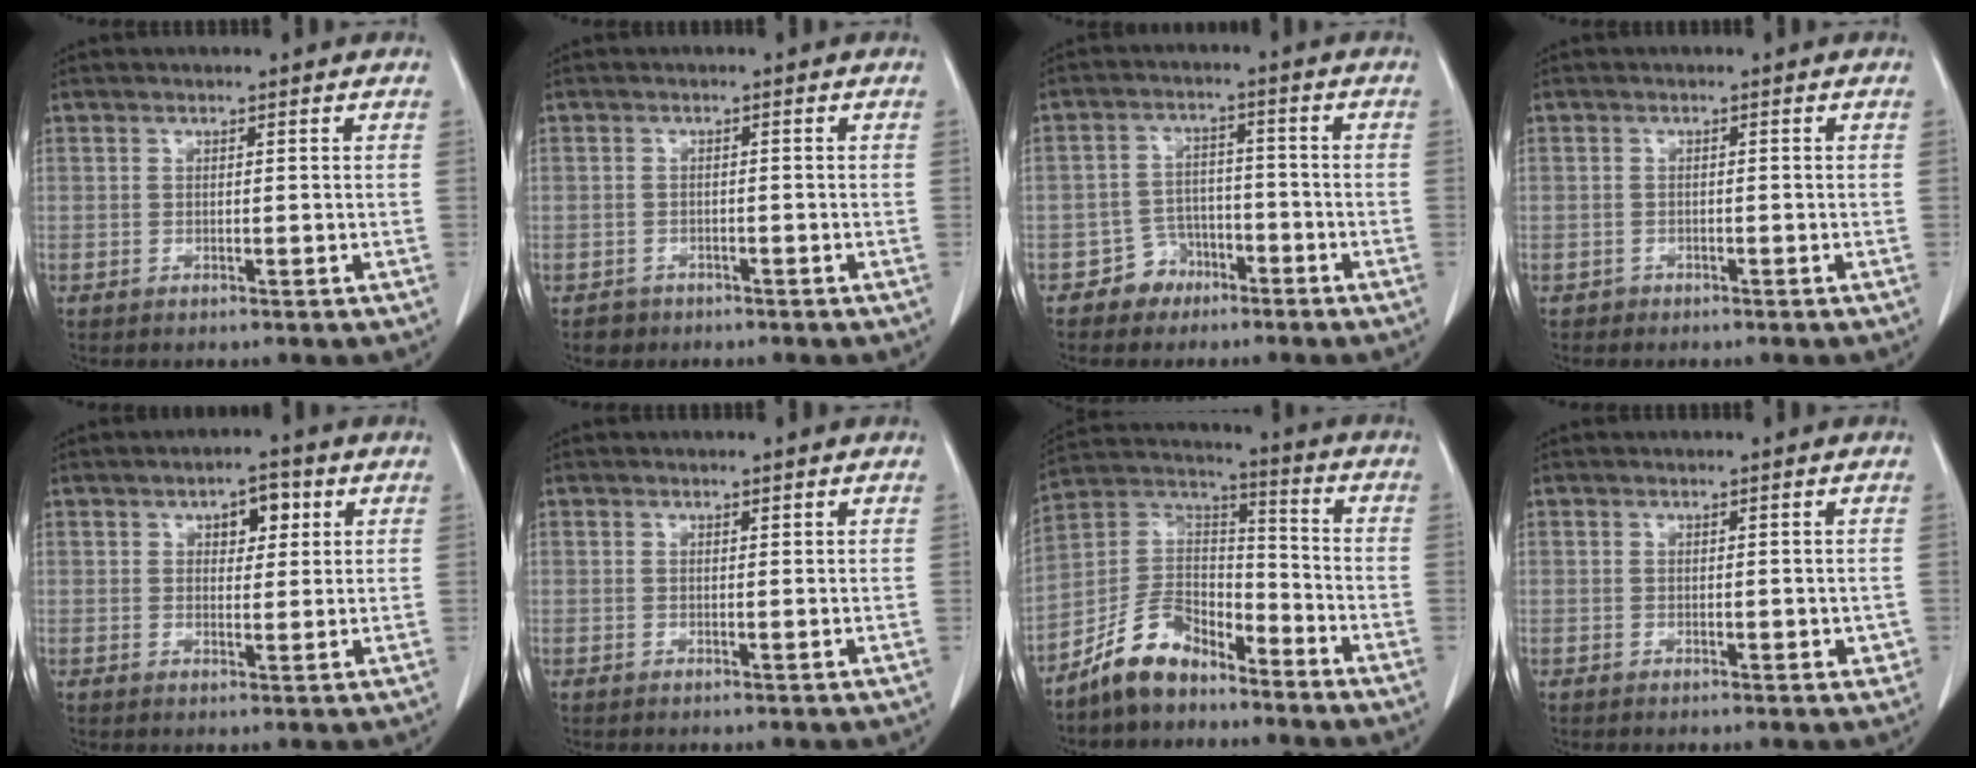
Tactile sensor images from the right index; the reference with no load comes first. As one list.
[{"total": 1.9, "force": [-1.3, 1.4, -0.1], "torque": [-0.004, 0.006, -0.021]}, {"total": 4.8, "force": [-3.1, 3.7, 0.3], "torque": [0.002, 0.015, -0.048]}, {"total": 1.1, "force": [-0.7, 0.7, -0.3], "torque": [-0.001, 0.005, -0.017]}, {"total": 4.1, "force": [1.8, 2.1, 3.1], "torque": [-0.041, 0.009, 0.025]}, {"total": 0.0}, {"total": 10.6, "force": [-8.2, 5.2, 4.4], "torque": [-0.094, 0.031, -0.159]}, {"total": 1.9, "force": [-0.1, 1.2, 1.4], "torque": [-0.008, 0.003, 0.001]}]